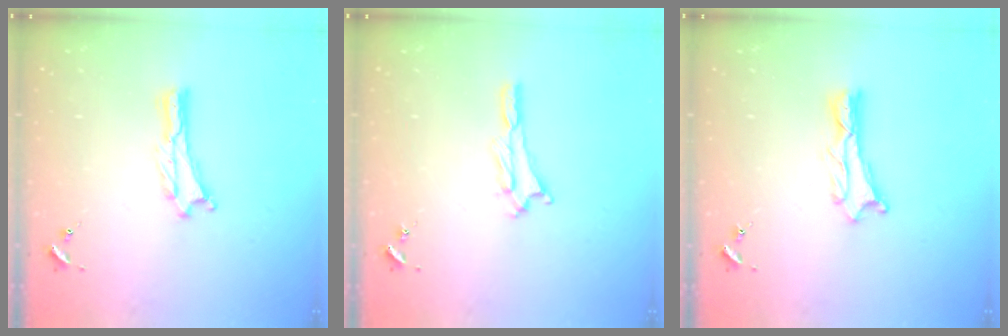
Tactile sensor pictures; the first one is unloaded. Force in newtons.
{"total": 1.8, "press": 1.8, "slide": 0.1}
{"total": 1.1, "press": 1.0, "slide": 0.2}